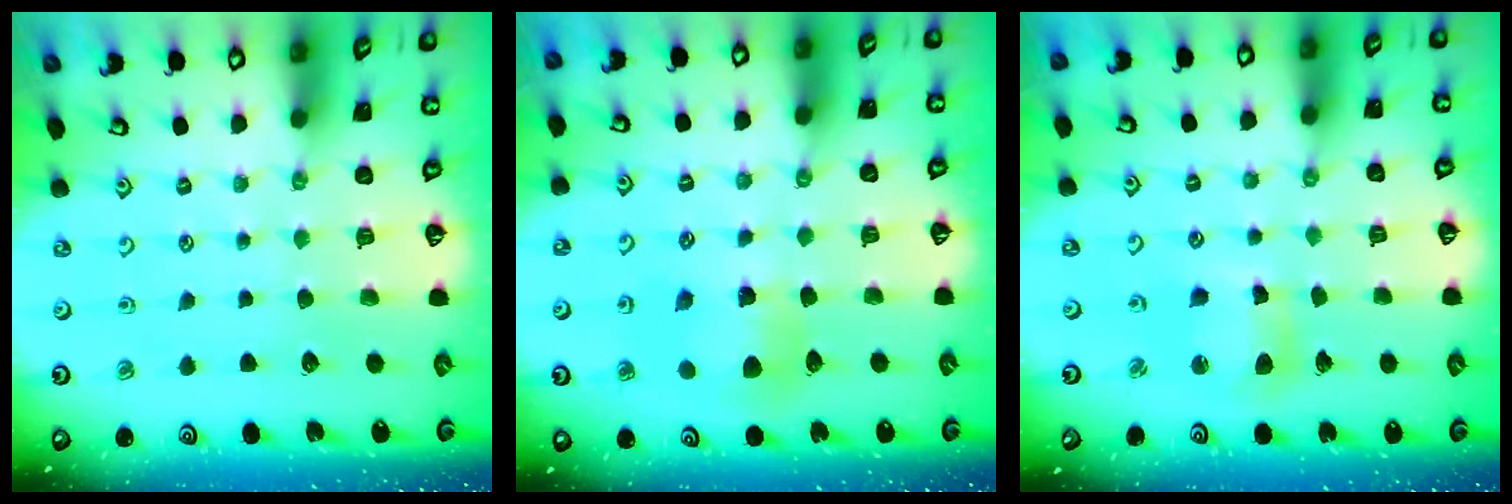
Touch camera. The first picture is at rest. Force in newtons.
{"total": 7.4, "press": 7.4, "slide": 0.8}
{"total": 8.6, "press": 8.5, "slide": 1.2}